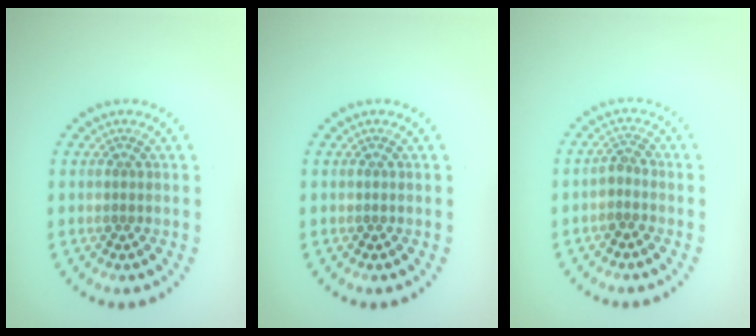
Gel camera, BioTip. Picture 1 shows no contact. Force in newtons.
{"total": 0.0}
{"total": 1.5, "press": 1.2, "slide": 0.8}